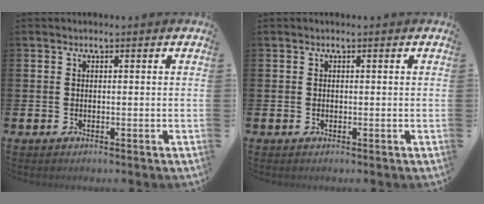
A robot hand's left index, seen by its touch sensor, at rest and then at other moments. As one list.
[{"total": 0.0}]